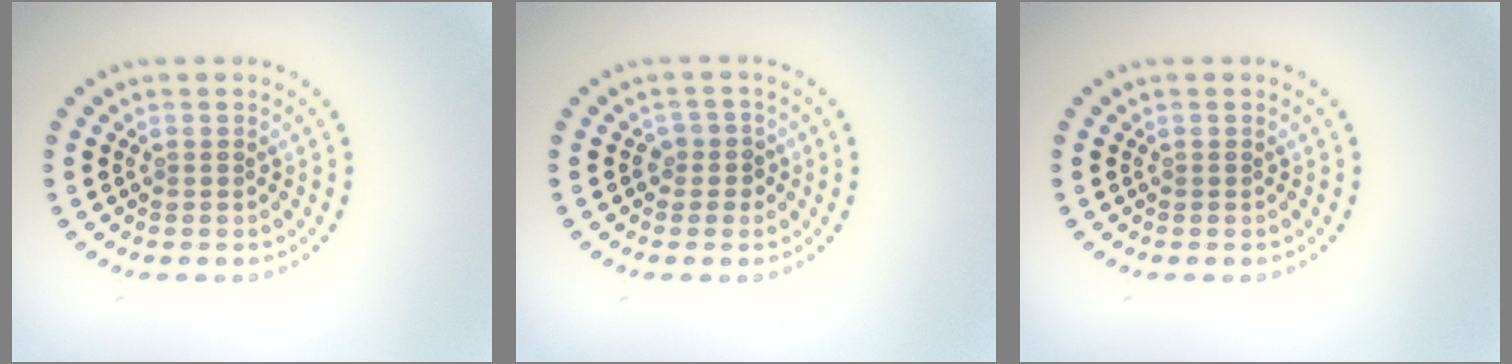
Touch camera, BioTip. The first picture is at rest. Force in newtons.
{"total": 1.6, "press": 1.4, "slide": 0.8}
{"total": 0.0}